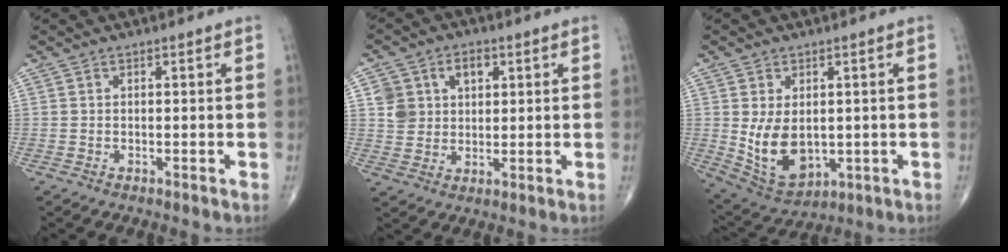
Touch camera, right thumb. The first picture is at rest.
{"total": 8.0, "force": [2.8, 6.5, 3.8], "torque": [-0.033, -0.006, 0.052]}
{"total": 10.5, "force": [-0.2, 6.8, 7.9], "torque": [-0.123, -0.012, 0.020]}